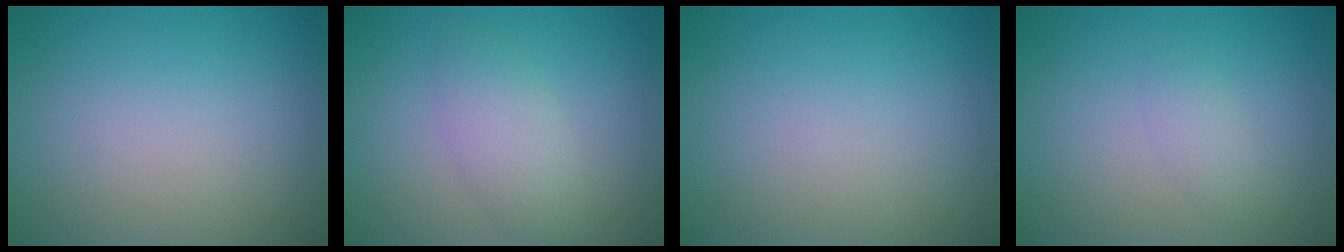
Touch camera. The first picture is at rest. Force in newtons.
{"total": 2.6, "press": 2.6, "slide": 0.1}
{"total": 0.0}
{"total": 1.1, "press": 1.1, "slide": 0.0}